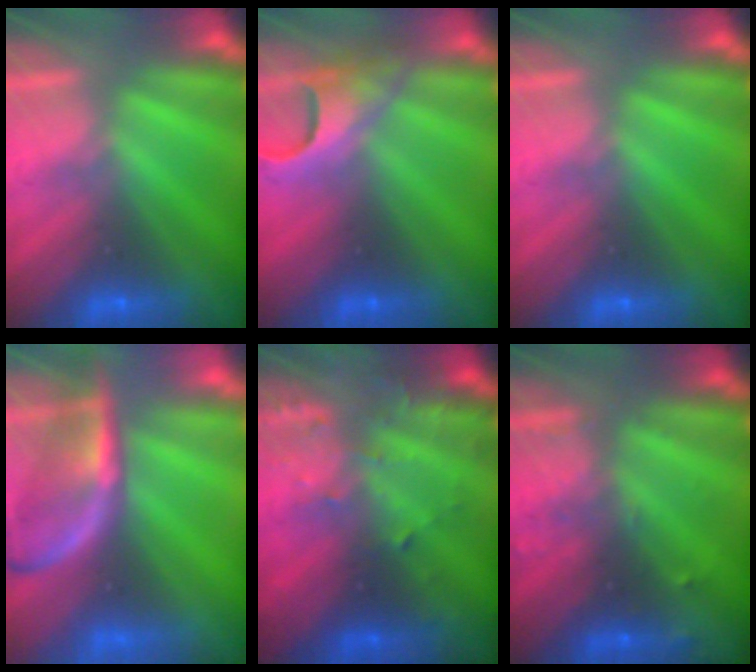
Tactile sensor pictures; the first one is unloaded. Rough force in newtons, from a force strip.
{"total": 4.6}
{"total": 0.0}
{"total": 2.4}
{"total": 3.4}
{"total": 2.9}